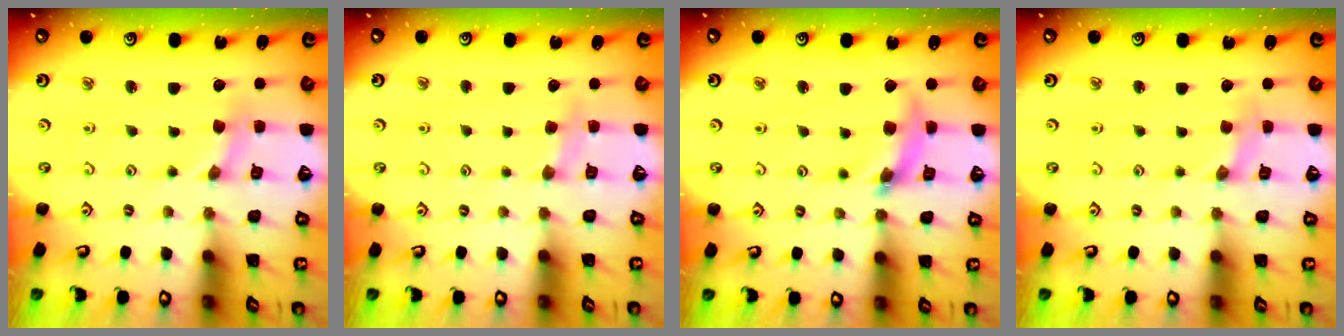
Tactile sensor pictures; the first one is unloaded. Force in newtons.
{"total": 3.8, "press": 3.8, "slide": 0.6}
{"total": 9.2, "press": 9.2, "slide": 1.2}
{"total": 0.0}